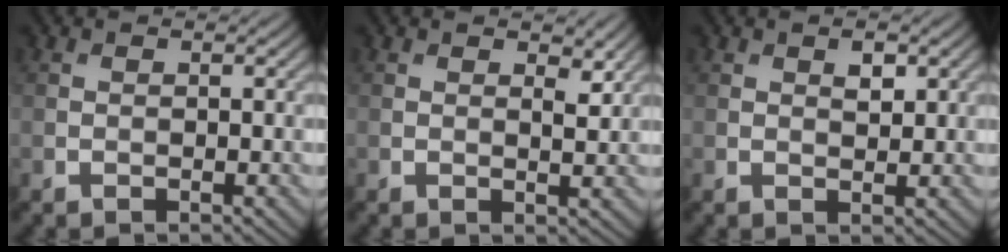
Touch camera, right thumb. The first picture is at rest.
{"total": 1.9, "force": [1.2, 0.5, 1.4], "torque": [-0.024, -0.007, 0.022]}
{"total": 1.8, "force": [0.9, 0.9, 1.4], "torque": [-0.022, -0.004, 0.017]}